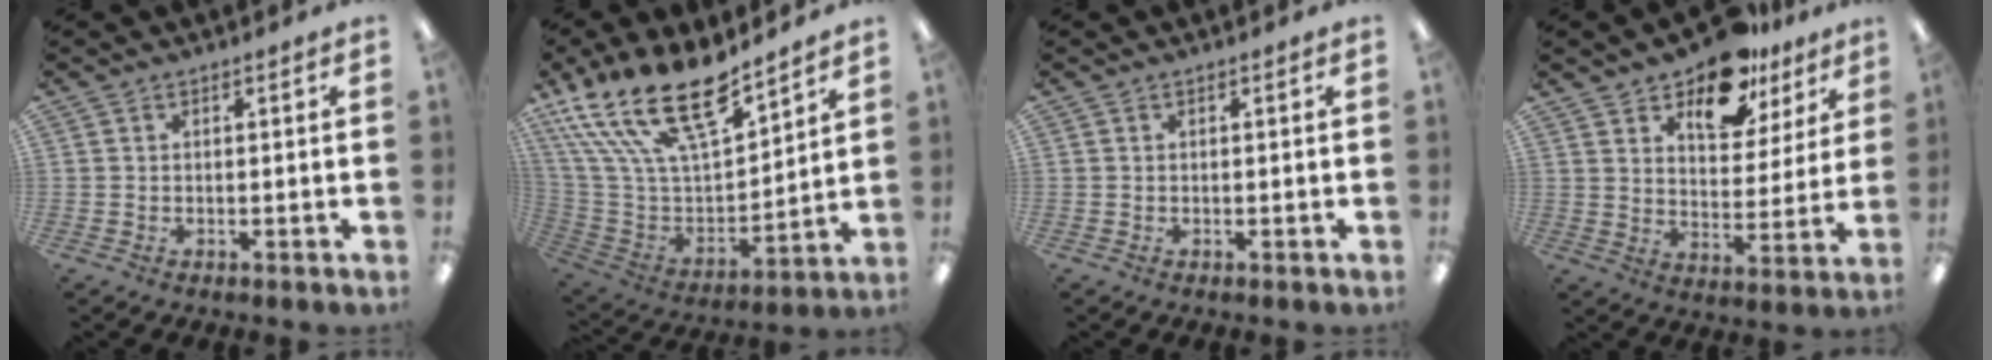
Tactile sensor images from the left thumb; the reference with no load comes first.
{"total": 22.9, "force": [16.1, 8.8, 13.7], "torque": [-0.285, -0.104, 0.286]}
{"total": 0.0}
{"total": 14.3, "force": [10.9, 6.8, 6.2], "torque": [-0.097, -0.065, 0.196]}